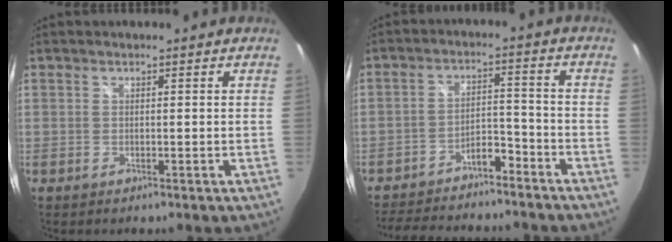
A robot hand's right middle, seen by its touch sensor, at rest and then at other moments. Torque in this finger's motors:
{"motor_torque": [0.14, -0.17, 0.07, 0.04]}